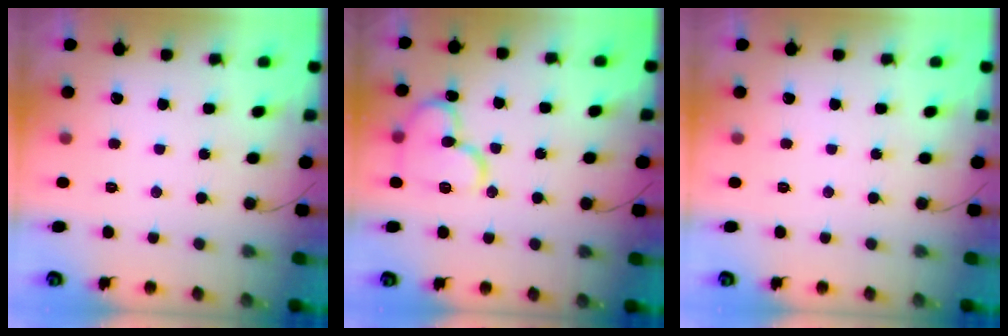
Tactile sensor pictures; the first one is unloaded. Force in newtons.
{"total": 13.3, "press": 13.2, "slide": 1.8}
{"total": 0.0}